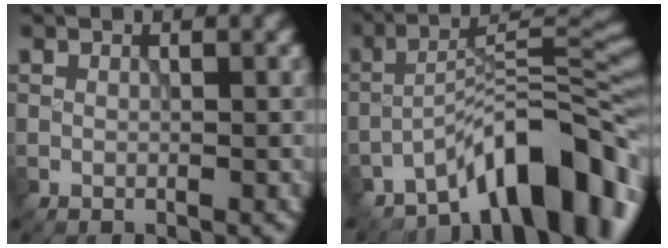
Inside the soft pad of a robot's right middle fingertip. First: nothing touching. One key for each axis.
{"total": 10.8, "fx": -7.3, "fy": 3.3, "fz": 7.3, "tx": -0.083, "ty": 0.022, "tz": -0.135}